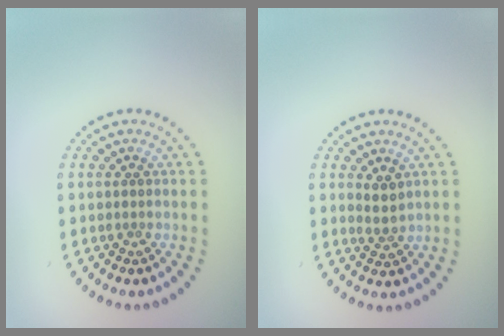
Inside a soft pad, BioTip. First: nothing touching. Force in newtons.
{"total": 1.6, "press": 1.2, "slide": 1.0}